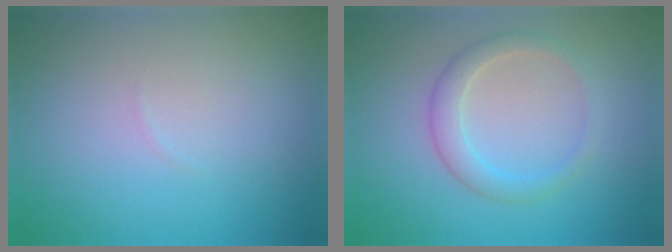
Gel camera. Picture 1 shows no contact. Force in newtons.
{"total": 2.2, "press": 2.2, "slide": 0.1}